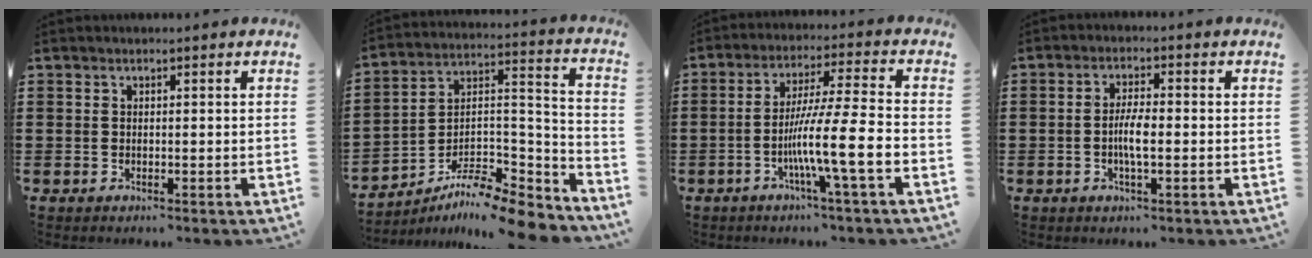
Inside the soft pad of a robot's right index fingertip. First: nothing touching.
{"total": 10.0, "force": [-9.0, 1.3, 4.0], "torque": [-0.061, 0.017, -0.177]}
{"total": 10.7, "force": [-3.7, 0.3, 10.0], "torque": [-0.180, -0.005, -0.070]}
{"total": 4.1, "force": [-0.8, 1.0, 3.9], "torque": [-0.085, -0.005, -0.019]}